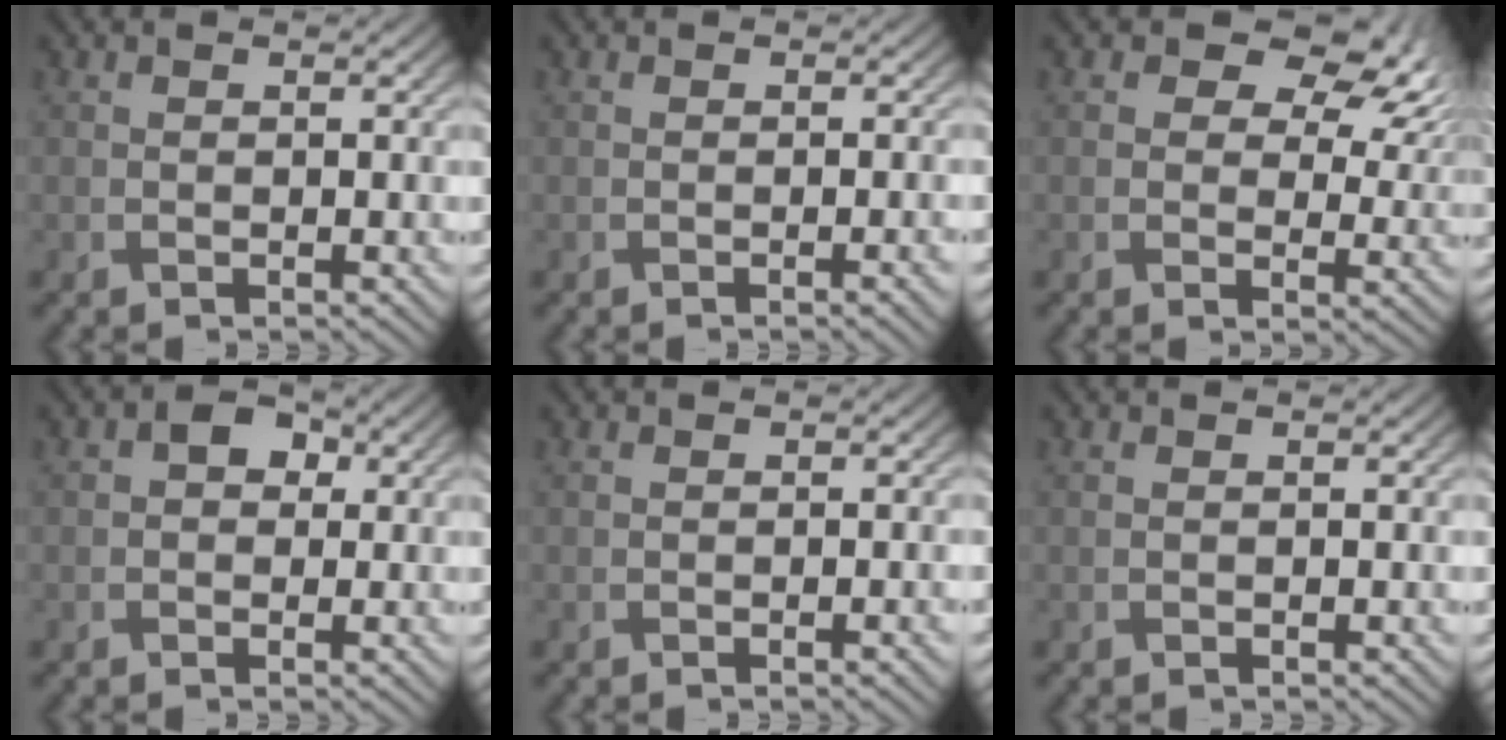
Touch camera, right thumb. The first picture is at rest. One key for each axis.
{"total": 1.4, "fx": -0.4, "fy": 0.2, "fz": 1.3, "tx": -0.015, "ty": 0.001, "tz": -0.008}
{"total": 9.7, "fx": 4.9, "fy": 6.0, "fz": 5.9, "tx": -0.080, "ty": 0.002, "tz": 0.073}
{"total": 3.0, "fx": 0.5, "fy": 2.4, "fz": 1.7, "tx": -0.023, "ty": 0.005, "tz": -0.001}
{"total": 0.6, "fx": -0.2, "fy": 0.1, "fz": 0.6, "tx": -0.007, "ty": 0.001, "tz": -0.004}
{"total": 0.0}